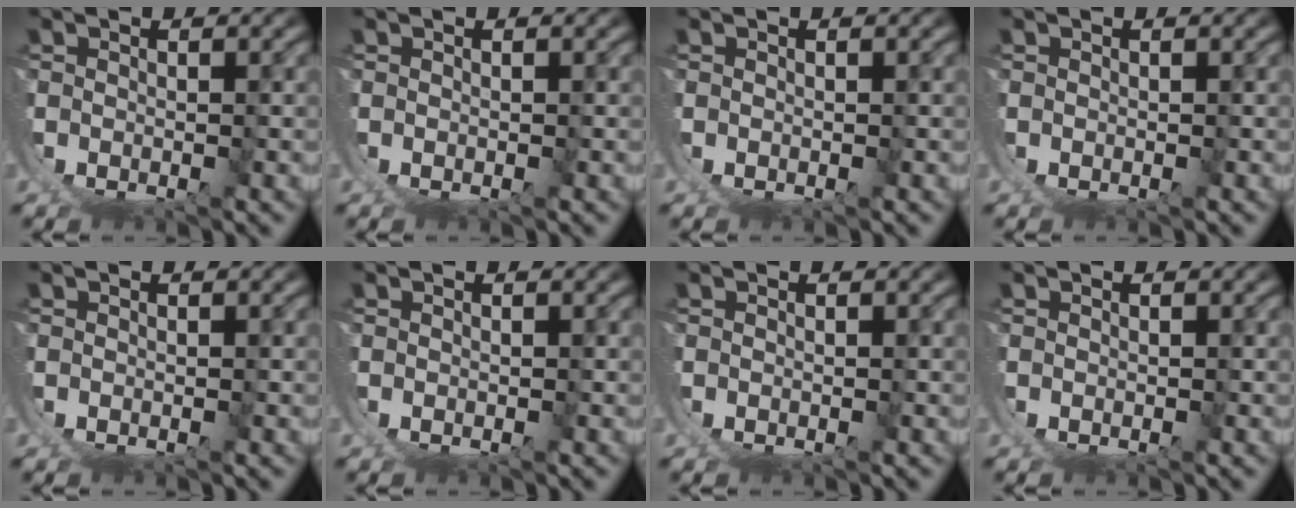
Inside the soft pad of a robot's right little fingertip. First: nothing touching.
{"total": 0.0}
{"total": 0.0}
{"total": 0.0}
{"total": 0.0}
{"total": 0.0}
{"total": 0.0}
{"total": 0.0}